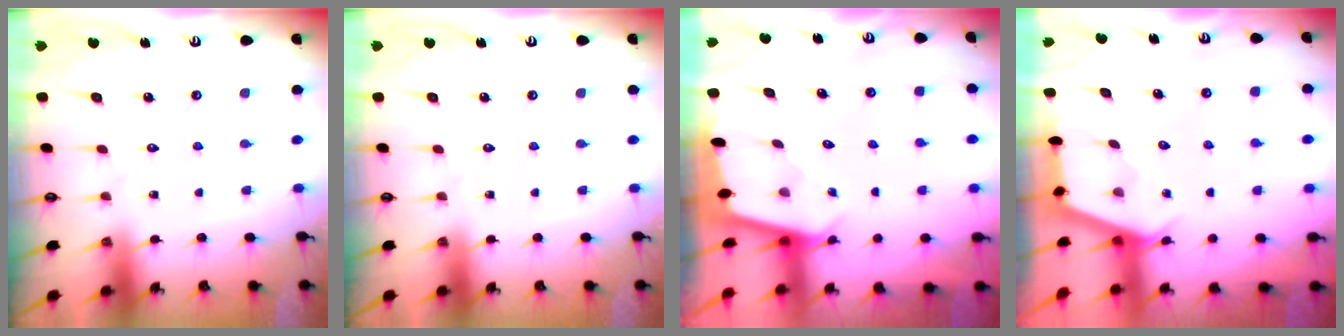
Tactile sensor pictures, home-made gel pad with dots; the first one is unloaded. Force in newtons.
{"total": 0.0}
{"total": 1.7, "press": 1.7, "slide": 0.1}
{"total": 2.9, "press": 2.9, "slide": 0.3}